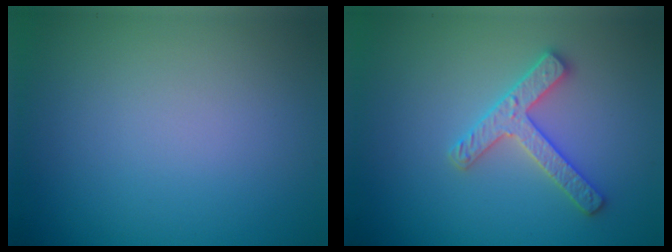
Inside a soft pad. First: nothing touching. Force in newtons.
{"total": 2.9, "press": 2.9, "slide": 0.5}